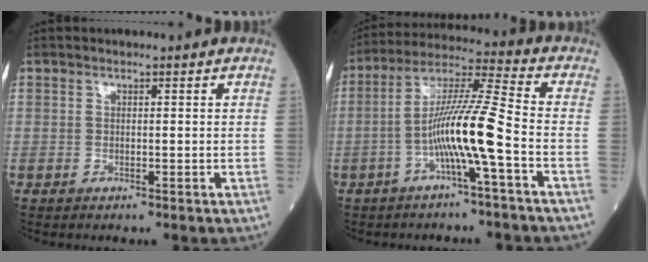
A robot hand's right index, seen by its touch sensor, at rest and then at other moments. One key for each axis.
{"total": 10.7, "fx": -3.4, "fy": -0.8, "fz": 10.1, "tx": -0.193, "ty": 0.018, "tz": -0.068}